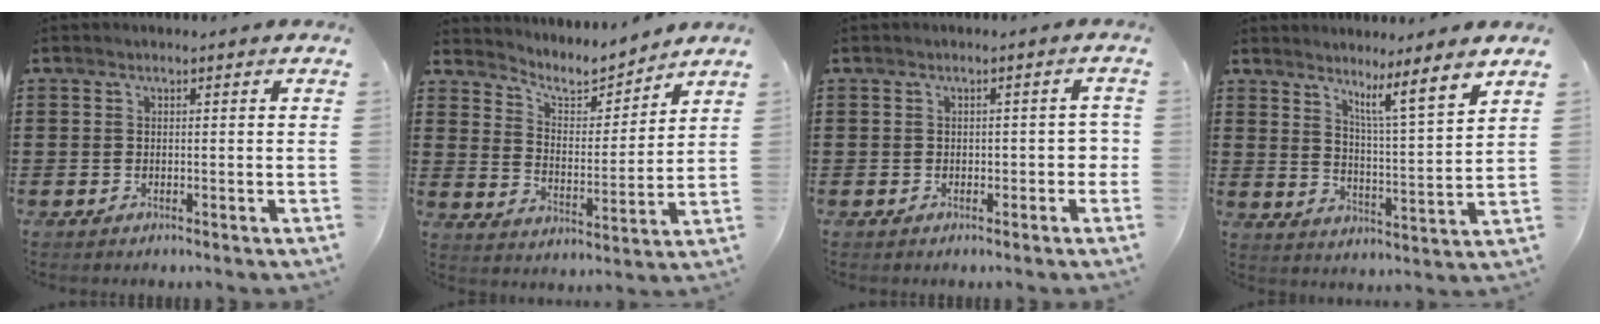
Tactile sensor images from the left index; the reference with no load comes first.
{"total": 5.3, "force": [4.8, 1.4, 1.6], "torque": [-0.050, -0.034, 0.078]}
{"total": 1.9, "force": [-0.5, 1.0, 1.5], "torque": [-0.031, 0.004, -0.011]}
{"total": 5.9, "force": [4.8, -1.0, 3.2], "torque": [-0.058, -0.048, 0.070]}